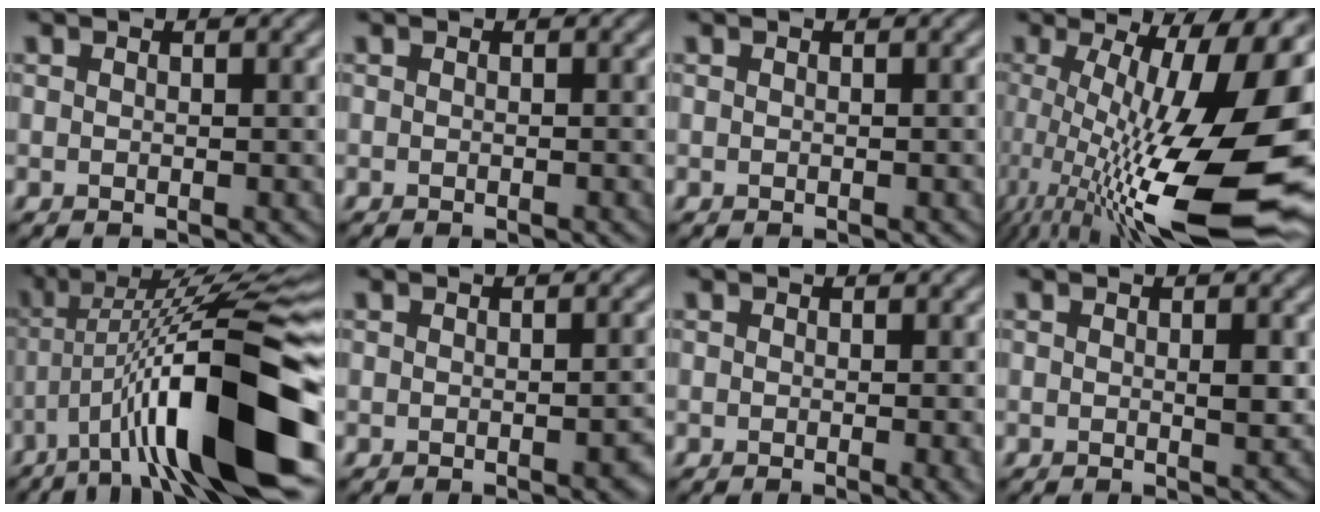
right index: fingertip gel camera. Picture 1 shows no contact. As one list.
[{"total": 0.6, "force": [-0.4, 0.1, 0.4], "torque": [-0.003, -0.001, -0.006]}, {"total": 0.0}, {"total": 19.6, "force": [-2.7, 6.4, 18.4], "torque": [-0.277, -0.018, -0.039]}, {"total": 14.3, "force": [-4.7, 3.3, 13.1], "torque": [-0.208, 0.022, -0.074]}, {"total": 2.0, "force": [-0.7, 0.5, 1.8], "torque": [-0.021, -0.001, -0.007]}, {"total": 2.0, "force": [-0.3, 0.5, 1.9], "torque": [-0.019, -0.004, -0.004]}, {"total": 1.2, "force": [0.1, 0.2, 1.2], "torque": [-0.019, -0.003, 0.000]}]